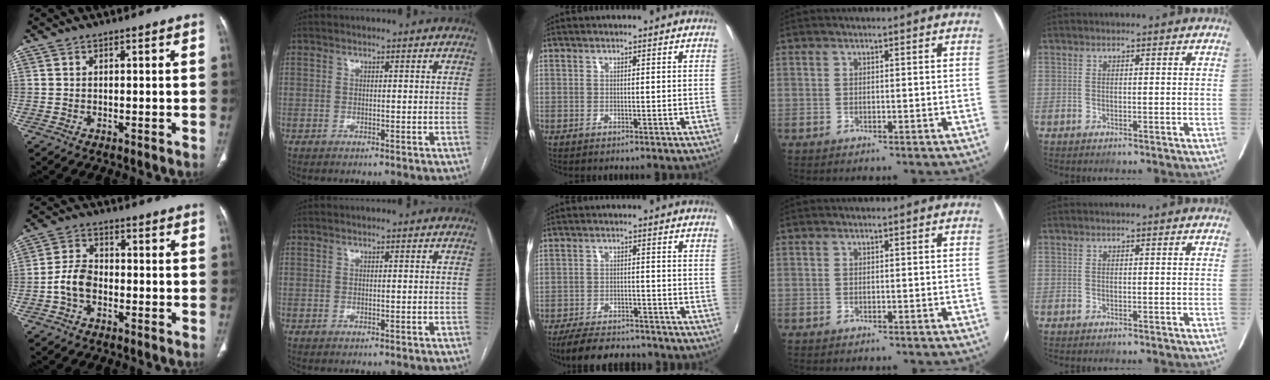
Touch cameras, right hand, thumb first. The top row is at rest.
{"thumb": {"total": 5.6, "force": [-1.9, 3.7, 3.7], "torque": [-0.068, 0.021, -0.044]}, "middle": {"total": 10.0, "force": [-9.0, 2.6, 3.3], "torque": [-0.049, -0.002, -0.134]}}